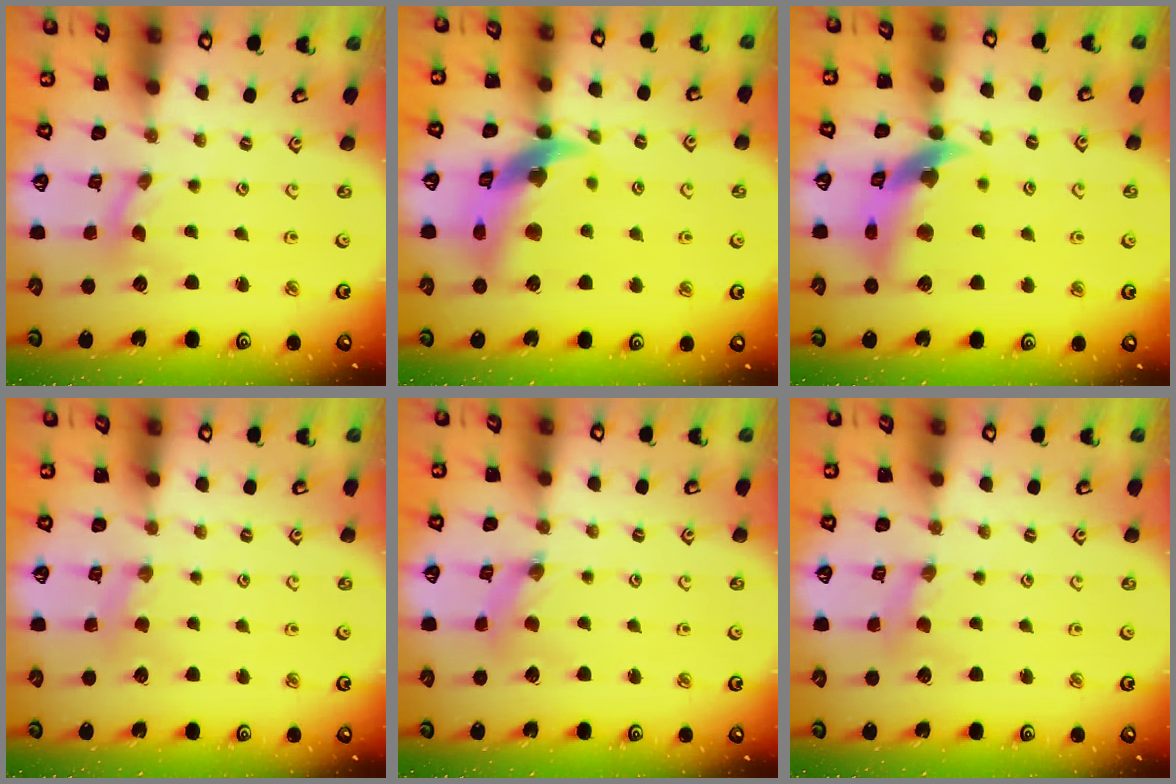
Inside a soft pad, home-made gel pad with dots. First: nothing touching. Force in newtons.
{"total": 15.8, "press": 15.6, "slide": 2.1}
{"total": 13.4, "press": 13.3, "slide": 1.8}
{"total": 2.2, "press": 2.1, "slide": 0.4}
{"total": 0.8, "press": 0.8, "slide": 0.2}
{"total": 0.8, "press": 0.8, "slide": 0.2}